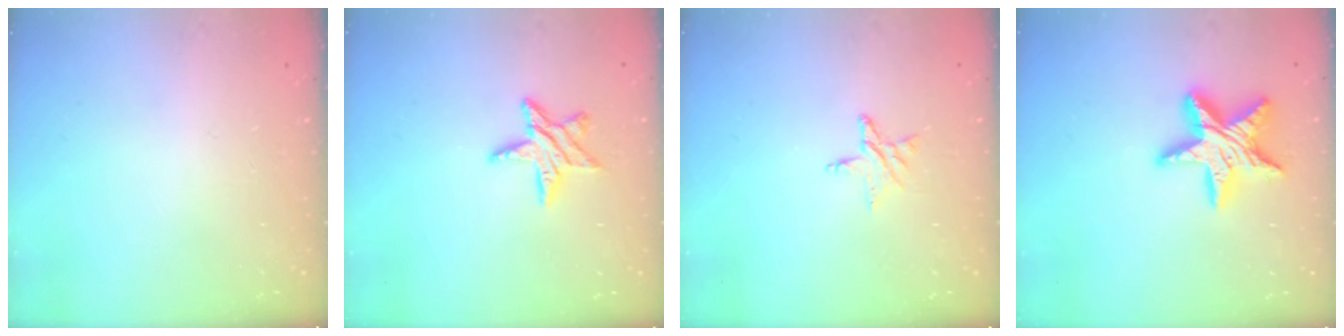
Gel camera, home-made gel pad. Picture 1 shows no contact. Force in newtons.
{"total": 9.4, "press": 9.3, "slide": 0.6}
{"total": 5.2, "press": 5.2, "slide": 0.5}
{"total": 15.5, "press": 15.4, "slide": 1.4}